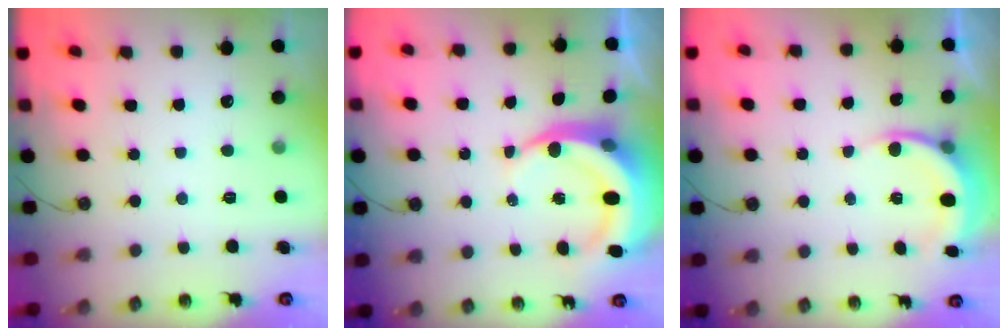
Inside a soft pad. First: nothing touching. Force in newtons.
{"total": 9.9, "press": 9.8, "slide": 1.3}
{"total": 6.3, "press": 6.2, "slide": 1.0}